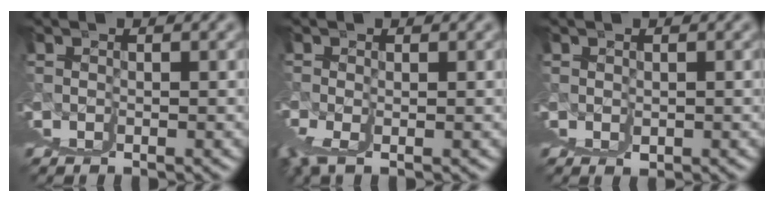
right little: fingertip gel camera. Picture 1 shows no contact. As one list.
[{"total": 2.7, "force": [0.9, -2.3, 1.2], "torque": [-0.004, 0.004, 0.023]}, {"total": 1.2, "force": [0.4, 0.9, 0.5], "torque": [-0.007, -0.005, 0.010]}]